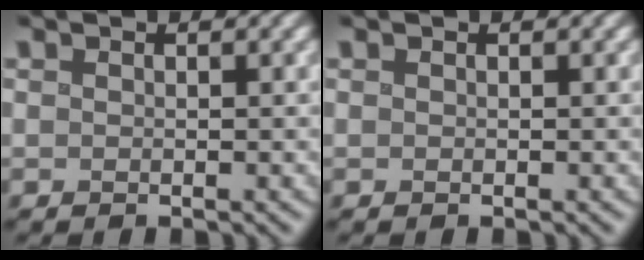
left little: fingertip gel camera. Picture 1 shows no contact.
{"total": 0.0}